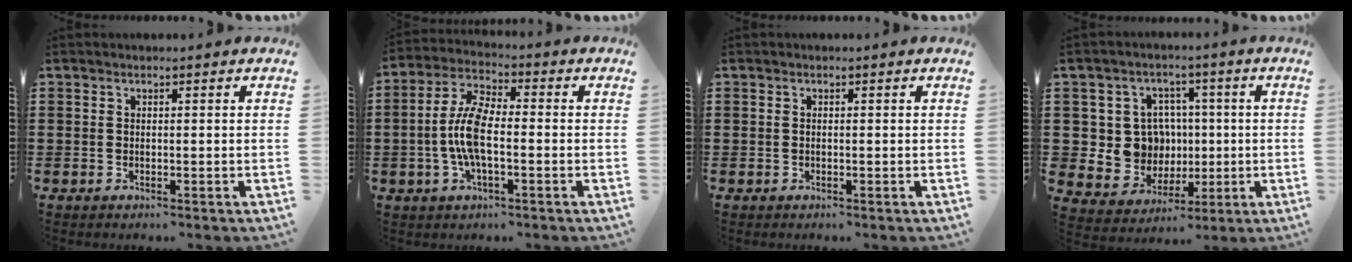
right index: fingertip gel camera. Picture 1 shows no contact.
{"total": 7.9, "force": [-1.2, 3.1, 7.2], "torque": [-0.162, -0.002, -0.028]}
{"total": 0.0}
{"total": 9.2, "force": [0.6, 8.7, 3.2], "torque": [-0.086, 0.011, 0.021]}